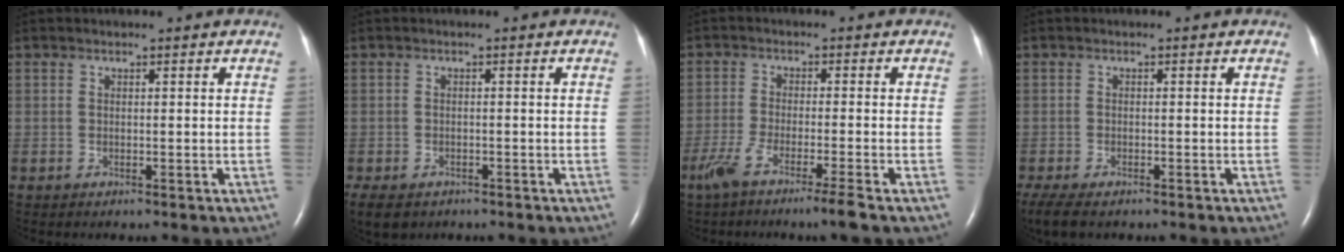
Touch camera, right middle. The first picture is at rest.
{"total": 9.8, "force": [-6.0, 6.5, 4.2], "torque": [-0.112, -0.018, -0.079]}
{"total": 6.1, "force": [-4.3, -0.7, 4.4], "torque": [-0.083, -0.015, -0.082]}
{"total": 7.3, "force": [-5.4, 2.9, 4.0], "torque": [-0.081, -0.016, -0.085]}